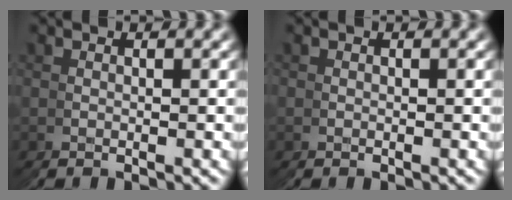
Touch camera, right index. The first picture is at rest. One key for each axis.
{"total": 0.7, "fx": -0.1, "fy": 0.4, "fz": -0.5, "tx": 0.008, "ty": -0.002, "tz": 0.000}